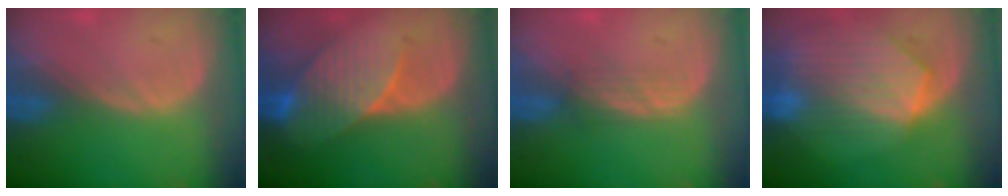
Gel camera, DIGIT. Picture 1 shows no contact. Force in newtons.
{"total": 7.9, "press": 7.7, "slide": 1.8}
{"total": 2.2, "press": 2.2, "slide": 0.4}
{"total": 10.1, "press": 8.9, "slide": 4.8}